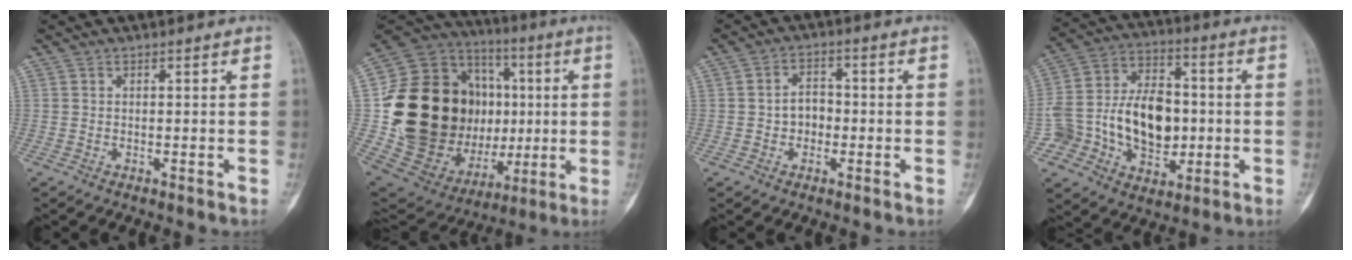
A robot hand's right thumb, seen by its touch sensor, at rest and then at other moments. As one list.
[{"total": 35.7, "force": [0.6, 24.0, 26.3], "torque": [-0.429, 0.029, 0.029]}, {"total": 4.5, "force": [-0.7, 3.6, 2.7], "torque": [-0.022, 0.016, -0.018]}, {"total": 21.0, "force": [-2.4, 14.6, 14.9], "torque": [-0.240, 0.035, -0.030]}]